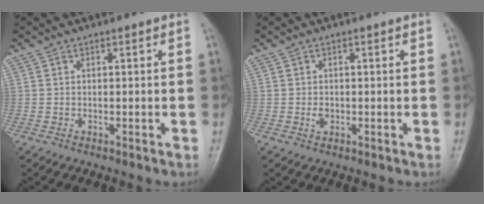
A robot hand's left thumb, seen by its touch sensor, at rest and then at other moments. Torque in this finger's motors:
{"motor_torque": [0.07, 0.07, 0.16, 0.12, 0.00]}